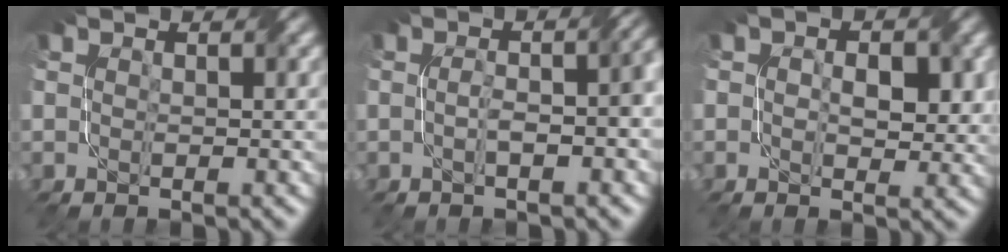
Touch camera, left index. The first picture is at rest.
{"total": 3.9, "force": [-0.5, 1.2, 3.6], "torque": [-0.037, 0.015, -0.012]}
{"total": 3.5, "force": [0.3, 2.1, 2.9], "torque": [-0.042, -0.004, 0.004]}